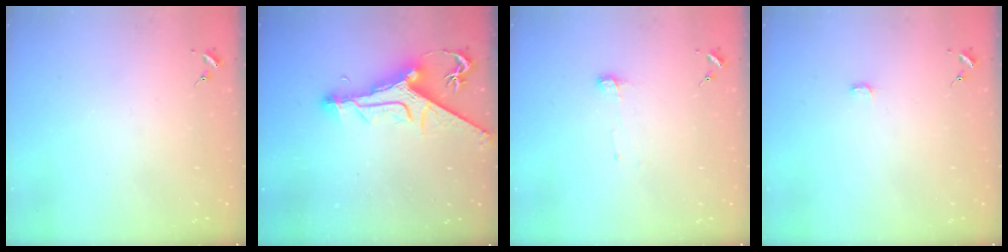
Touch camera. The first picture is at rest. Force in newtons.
{"total": 13.6, "press": 13.5, "slide": 1.7}
{"total": 5.1, "press": 5.0, "slide": 0.6}
{"total": 2.2, "press": 2.2, "slide": 0.2}